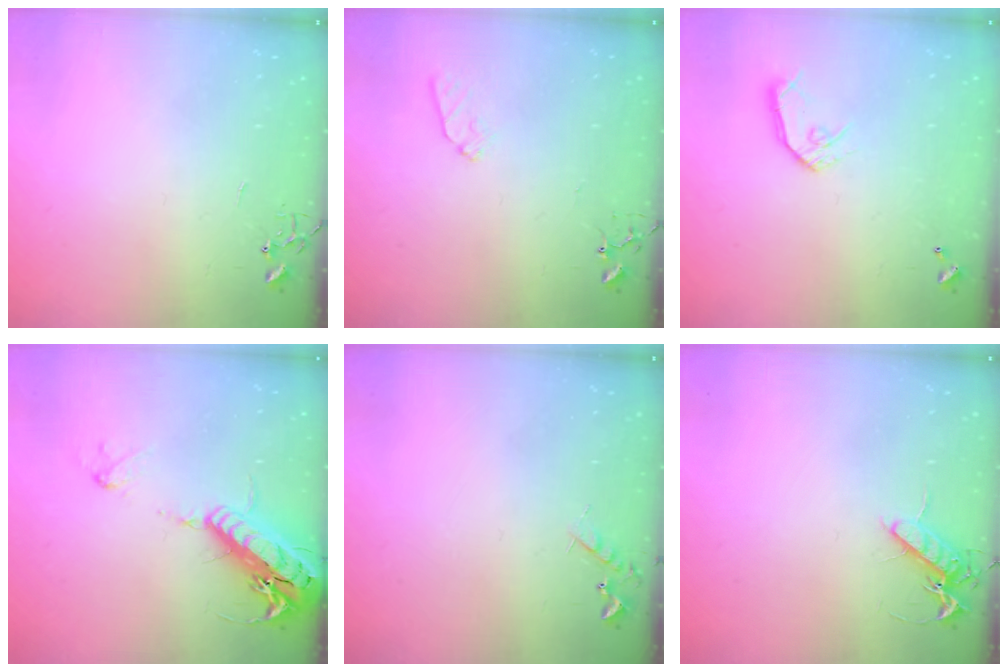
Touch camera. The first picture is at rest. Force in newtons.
{"total": 7.7, "press": 7.6, "slide": 0.9}
{"total": 8.8, "press": 8.8, "slide": 0.6}
{"total": 19.9, "press": 19.5, "slide": 3.8}
{"total": 6.1, "press": 6.0, "slide": 0.9}
{"total": 9.3, "press": 9.2, "slide": 1.3}